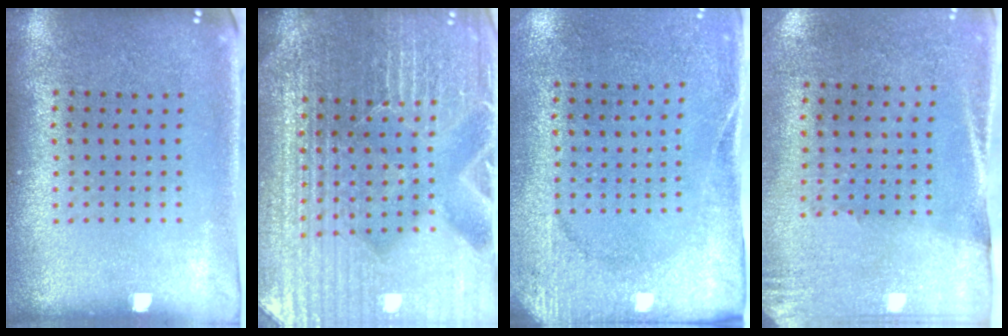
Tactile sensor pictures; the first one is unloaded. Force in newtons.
{"total": 5.5, "press": 5.1, "slide": 2.2}
{"total": 2.6, "press": 2.0, "slide": 1.6}
{"total": 2.7, "press": 2.3, "slide": 1.4}